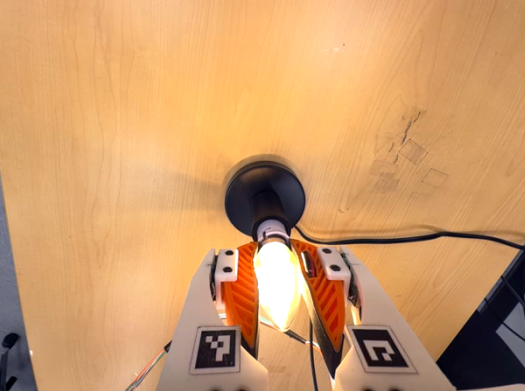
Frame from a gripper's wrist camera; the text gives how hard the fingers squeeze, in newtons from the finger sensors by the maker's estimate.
{"total": 22.4, "left": 20.5, "right": 24.4}